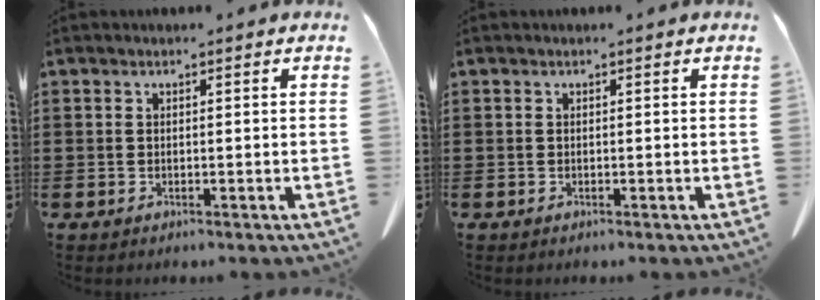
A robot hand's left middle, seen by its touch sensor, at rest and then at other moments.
{"total": 0.0}